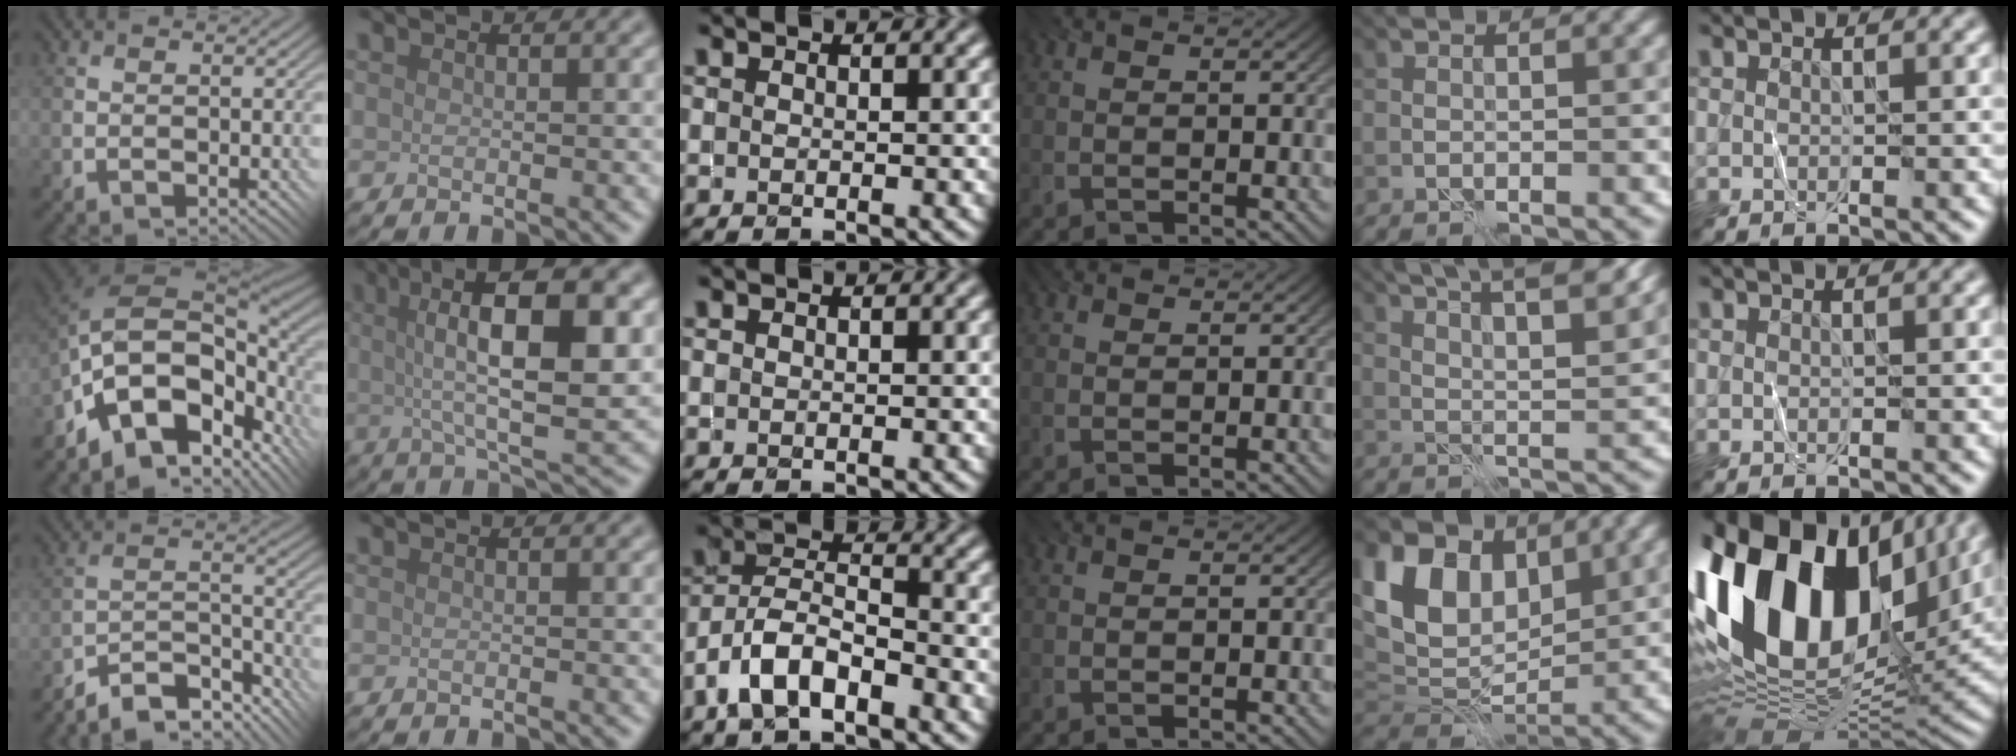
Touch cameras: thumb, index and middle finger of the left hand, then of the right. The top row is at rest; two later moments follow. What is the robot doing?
{"motion": "fold", "object": "shorts"}